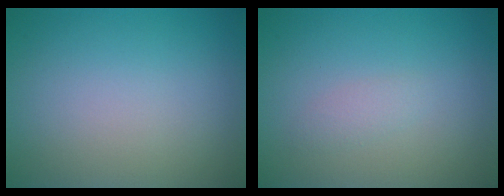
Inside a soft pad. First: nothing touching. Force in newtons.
{"total": 1.0, "press": 1.0, "slide": 0.1}